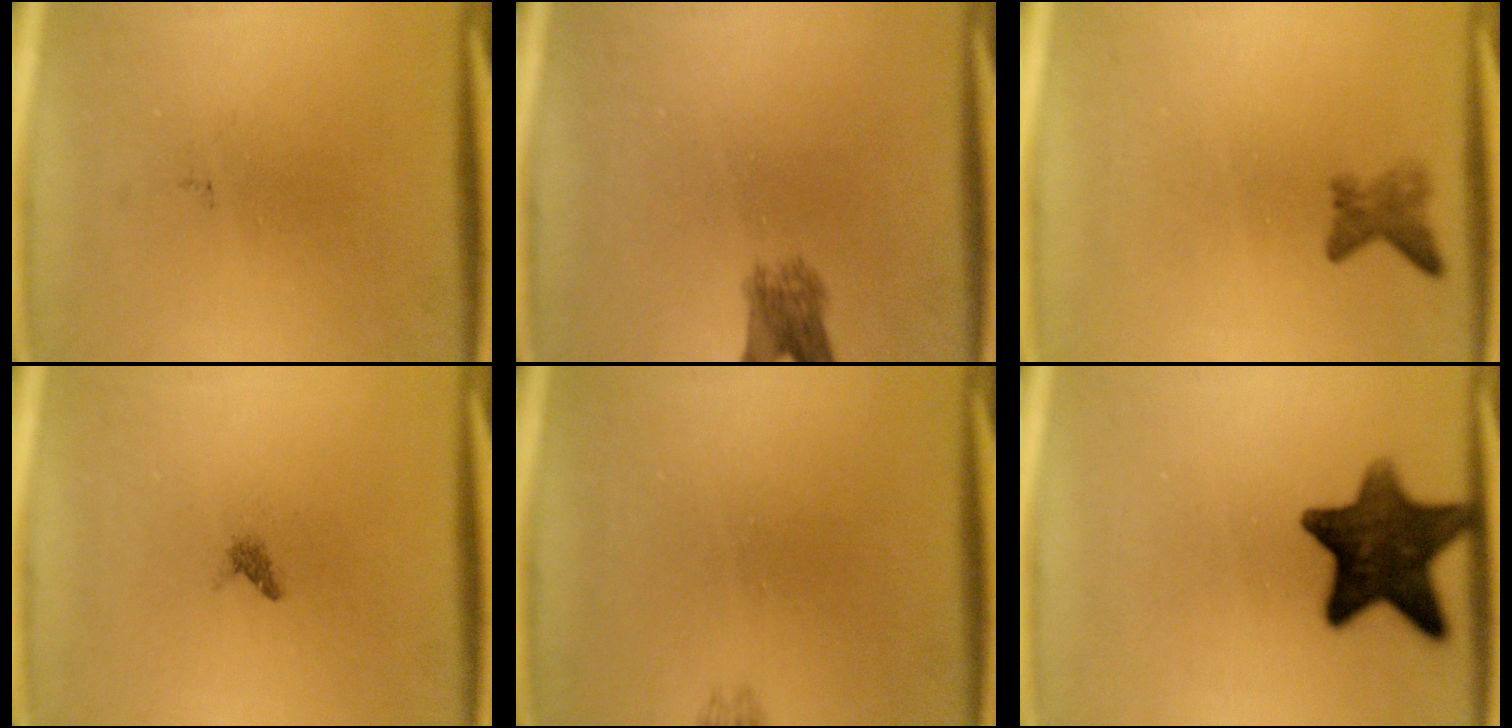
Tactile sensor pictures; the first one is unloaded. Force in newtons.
{"total": 3.4}
{"total": 2.0}
{"total": 0.7}
{"total": 0.7}
{"total": 12.7}